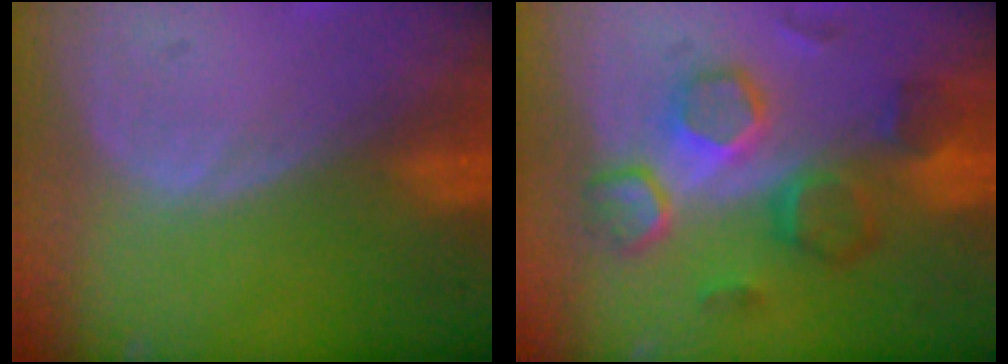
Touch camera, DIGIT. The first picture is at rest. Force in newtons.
{"total": 8.4, "press": 8.3, "slide": 1.3}